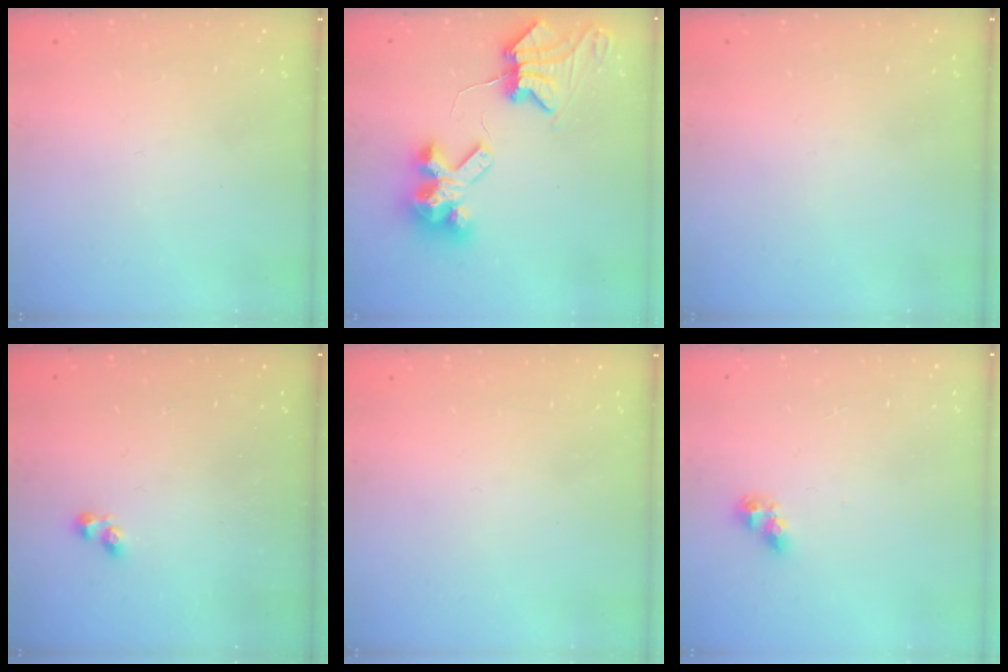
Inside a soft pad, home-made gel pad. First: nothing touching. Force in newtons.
{"total": 7.8, "press": 7.7, "slide": 0.8}
{"total": 0.0}
{"total": 1.4, "press": 1.2, "slide": 0.7}
{"total": 0.0}
{"total": 6.1, "press": 6.0, "slide": 0.7}